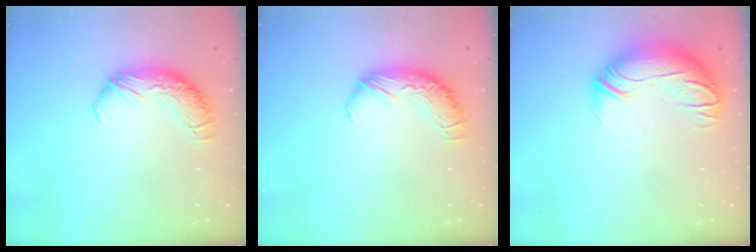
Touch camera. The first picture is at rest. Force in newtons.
{"total": 0.0}
{"total": 3.0, "press": 0.5, "slide": 2.9}